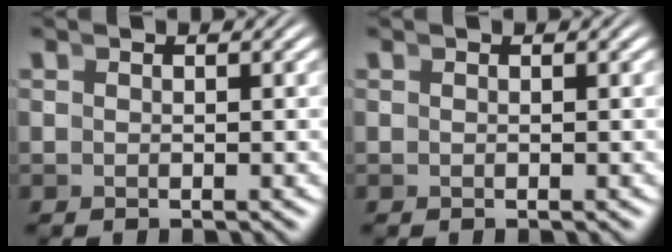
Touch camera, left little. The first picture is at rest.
{"total": 0.0}